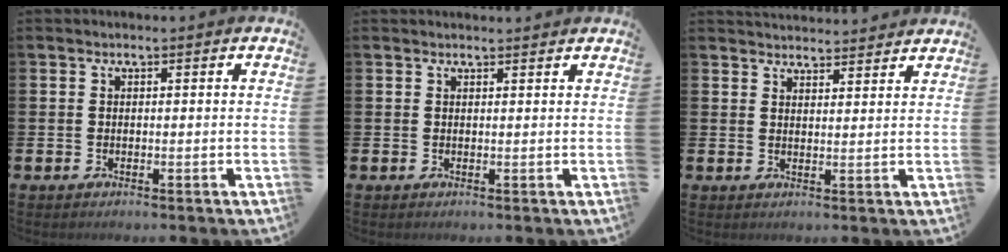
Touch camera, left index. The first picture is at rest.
{"total": 0.9, "force": [0.9, 0.0, 0.1], "torque": [0.008, -0.003, 0.013]}
{"total": 3.3, "force": [3.3, 0.4, -0.1], "torque": [0.006, -0.022, 0.057]}